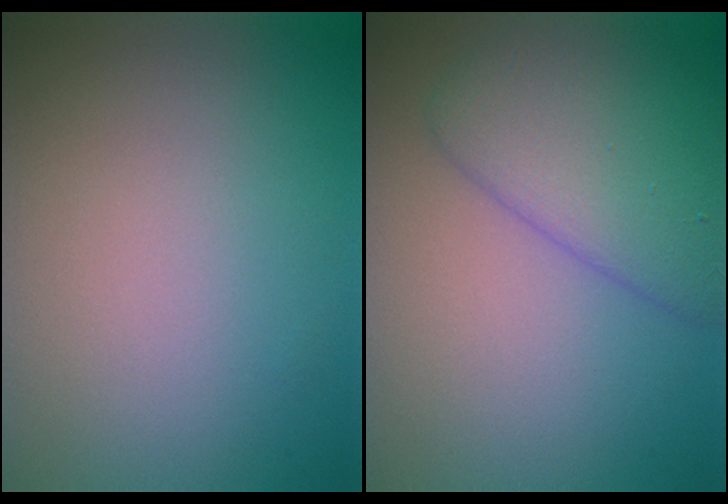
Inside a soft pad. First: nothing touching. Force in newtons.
{"total": 5.4, "press": 5.4, "slide": 0.2}